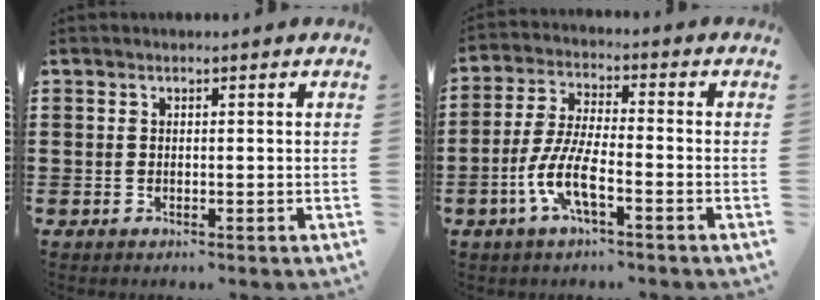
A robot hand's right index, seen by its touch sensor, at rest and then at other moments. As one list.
[{"total": 7.3, "force": [-3.6, 1.6, 6.2], "torque": [-0.151, -0.015, -0.074]}]